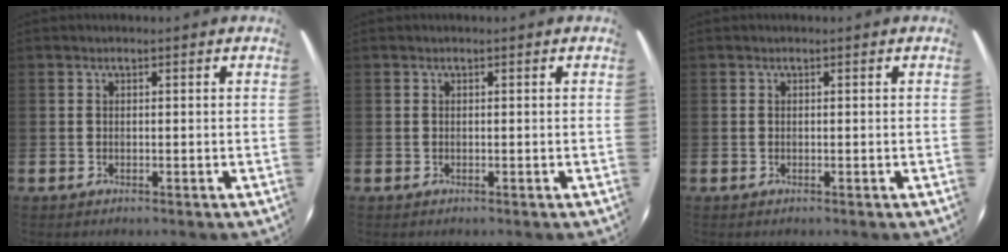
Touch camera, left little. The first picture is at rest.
{"total": 0.0}
{"total": 0.0}